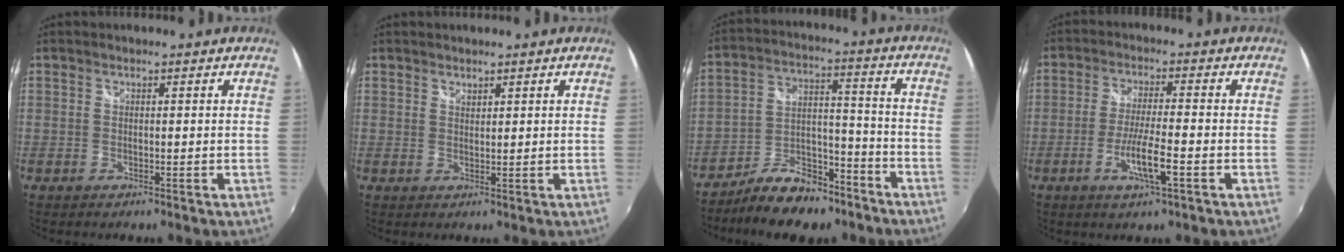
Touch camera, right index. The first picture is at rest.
{"total": 1.1, "force": [1.0, 0.4, 0.2], "torque": [-0.002, 0.000, 0.017]}
{"total": 12.8, "force": [-9.3, 6.3, 6.1], "torque": [-0.116, 0.028, -0.146]}
{"total": 7.2, "force": [-2.9, 0.5, 6.5], "torque": [-0.126, -0.010, -0.055]}